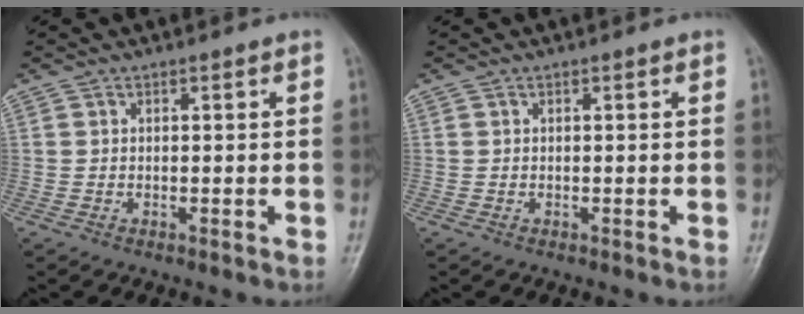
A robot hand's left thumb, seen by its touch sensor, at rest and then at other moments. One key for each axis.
{"total": 0.0}